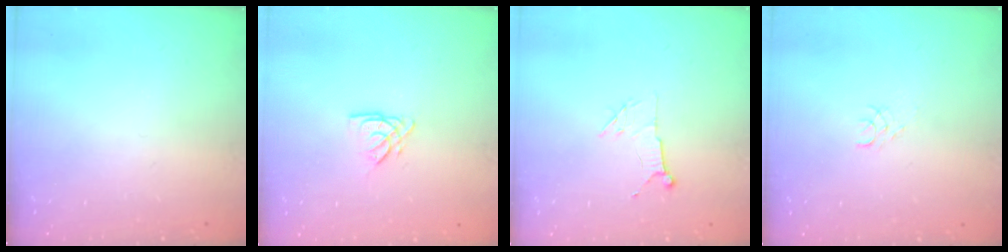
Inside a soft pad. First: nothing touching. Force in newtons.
{"total": 3.1, "press": 3.1, "slide": 0.3}
{"total": 5.5, "press": 5.4, "slide": 0.8}
{"total": 2.4, "press": 2.4, "slide": 0.3}